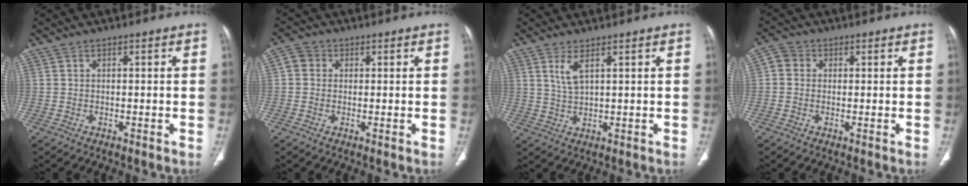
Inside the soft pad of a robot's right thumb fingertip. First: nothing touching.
{"total": 3.3, "force": [0.5, 3.0, 1.3], "torque": [-0.013, 0.009, 0.004]}
{"total": 3.6, "force": [1.8, 0.9, 2.9], "torque": [-0.066, -0.014, 0.045]}
{"total": 3.5, "force": [0.4, 3.2, 1.4], "torque": [-0.018, 0.009, 0.000]}